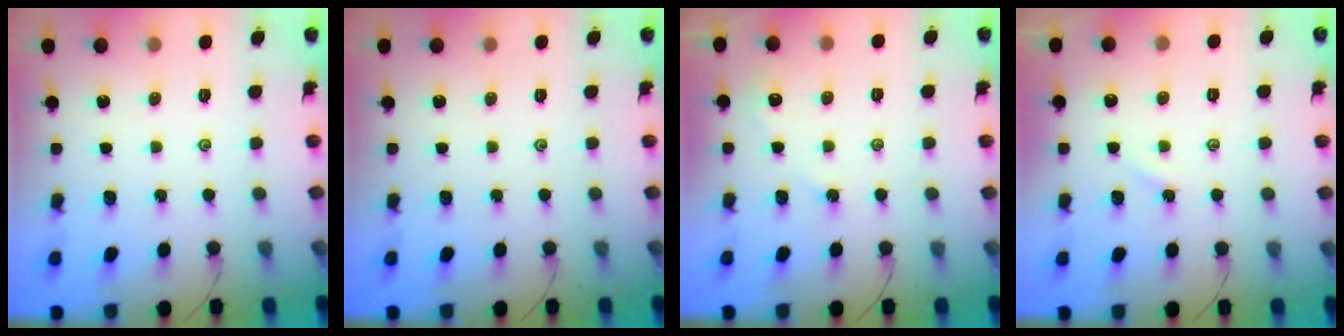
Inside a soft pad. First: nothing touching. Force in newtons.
{"total": 0.0}
{"total": 3.2, "press": 3.2, "slide": 0.4}
{"total": 2.2, "press": 2.2, "slide": 0.3}